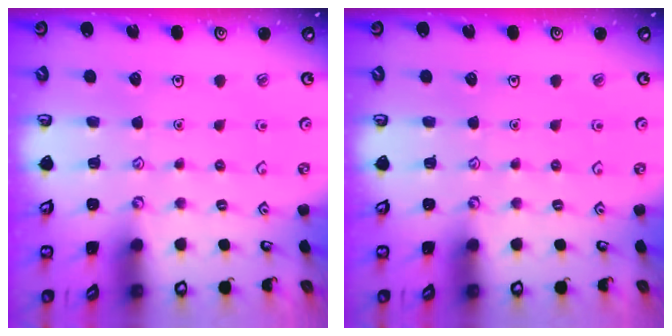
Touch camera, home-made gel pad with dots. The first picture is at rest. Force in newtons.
{"total": 0.0}